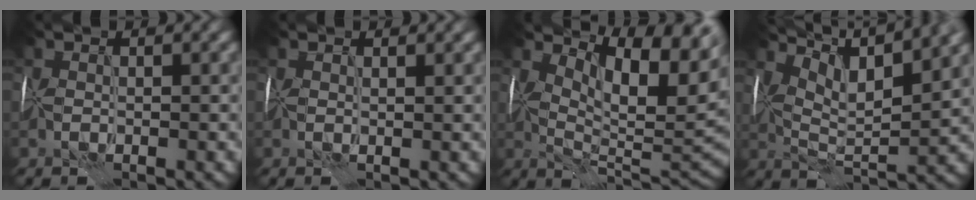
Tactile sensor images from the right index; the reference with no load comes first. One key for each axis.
{"total": 0.8, "fx": 0.6, "fy": -0.2, "fz": 0.5, "tx": -0.008, "ty": 0.000, "tz": 0.008}
{"total": 10.3, "fx": 3.6, "fy": 4.2, "fz": 8.7, "tx": -0.129, "ty": -0.007, "tz": 0.063}
{"total": 9.8, "fx": 6.0, "fy": 2.3, "fz": 7.4, "tx": -0.131, "ty": 0.017, "tz": 0.084}